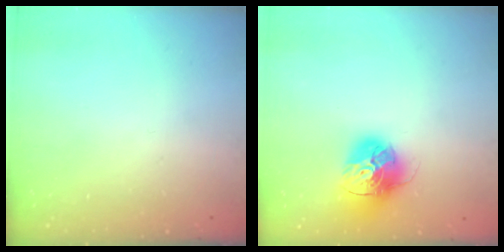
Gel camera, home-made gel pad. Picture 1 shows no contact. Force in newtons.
{"total": 16.0, "press": 16.0, "slide": 1.7}